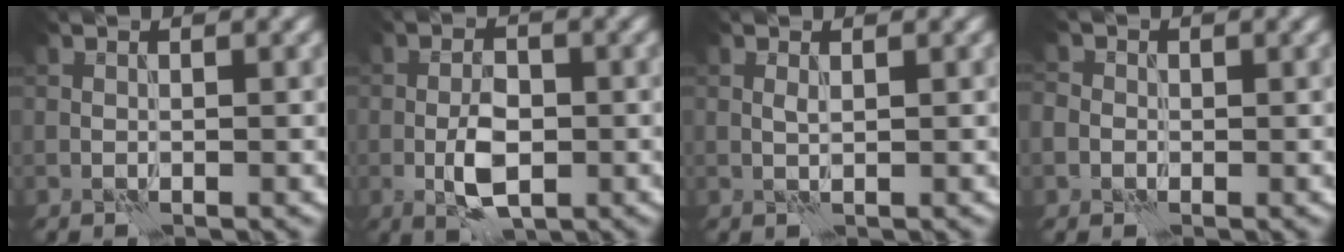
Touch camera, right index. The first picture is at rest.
{"total": 4.3, "force": [-1.2, 2.0, 3.6], "torque": [-0.067, 0.001, -0.024]}
{"total": 0.5, "force": [0.1, 0.1, 0.5], "torque": [-0.014, 0.003, 0.003]}
{"total": 2.2, "force": [0.0, 2.1, 0.6], "torque": [0.000, 0.009, -0.016]}